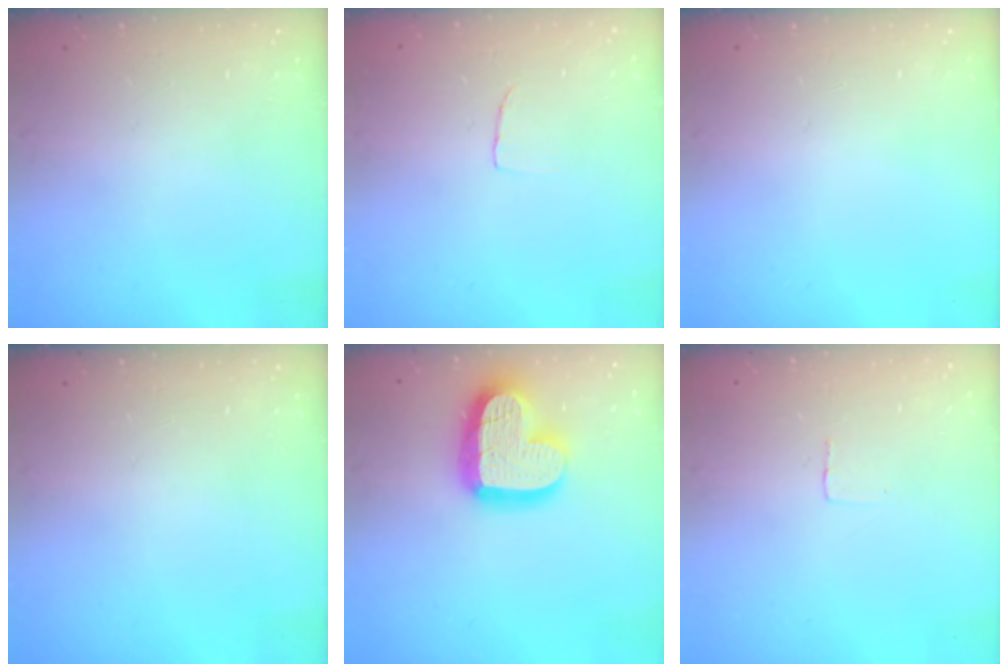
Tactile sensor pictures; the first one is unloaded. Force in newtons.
{"total": 2.7, "press": 2.7, "slide": 0.2}
{"total": 0.0}
{"total": 0.0}
{"total": 20.3, "press": 20.2, "slide": 1.7}
{"total": 2.4, "press": 2.4, "slide": 0.1}